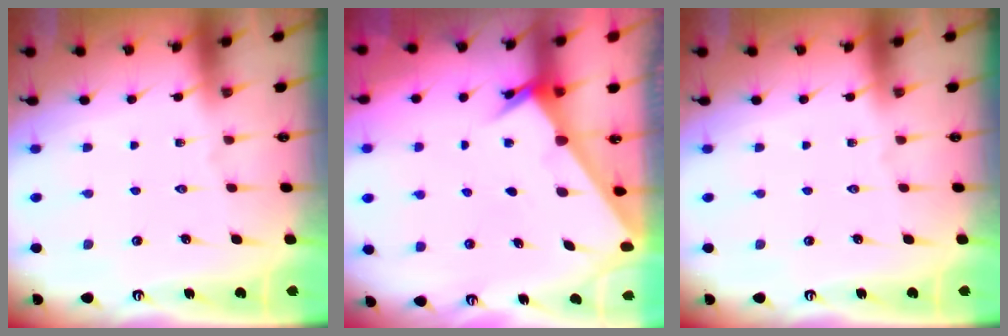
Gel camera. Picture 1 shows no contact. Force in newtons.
{"total": 2.5, "press": 2.5, "slide": 0.2}
{"total": 0.0}